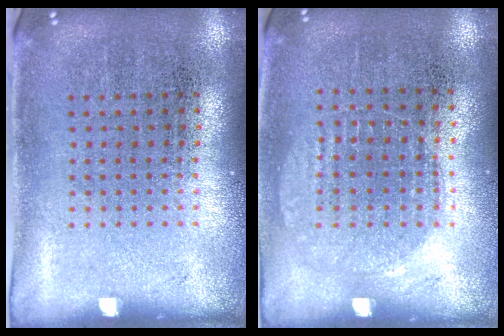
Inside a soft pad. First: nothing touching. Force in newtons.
{"total": 0.9, "press": 0.8, "slide": 0.3}